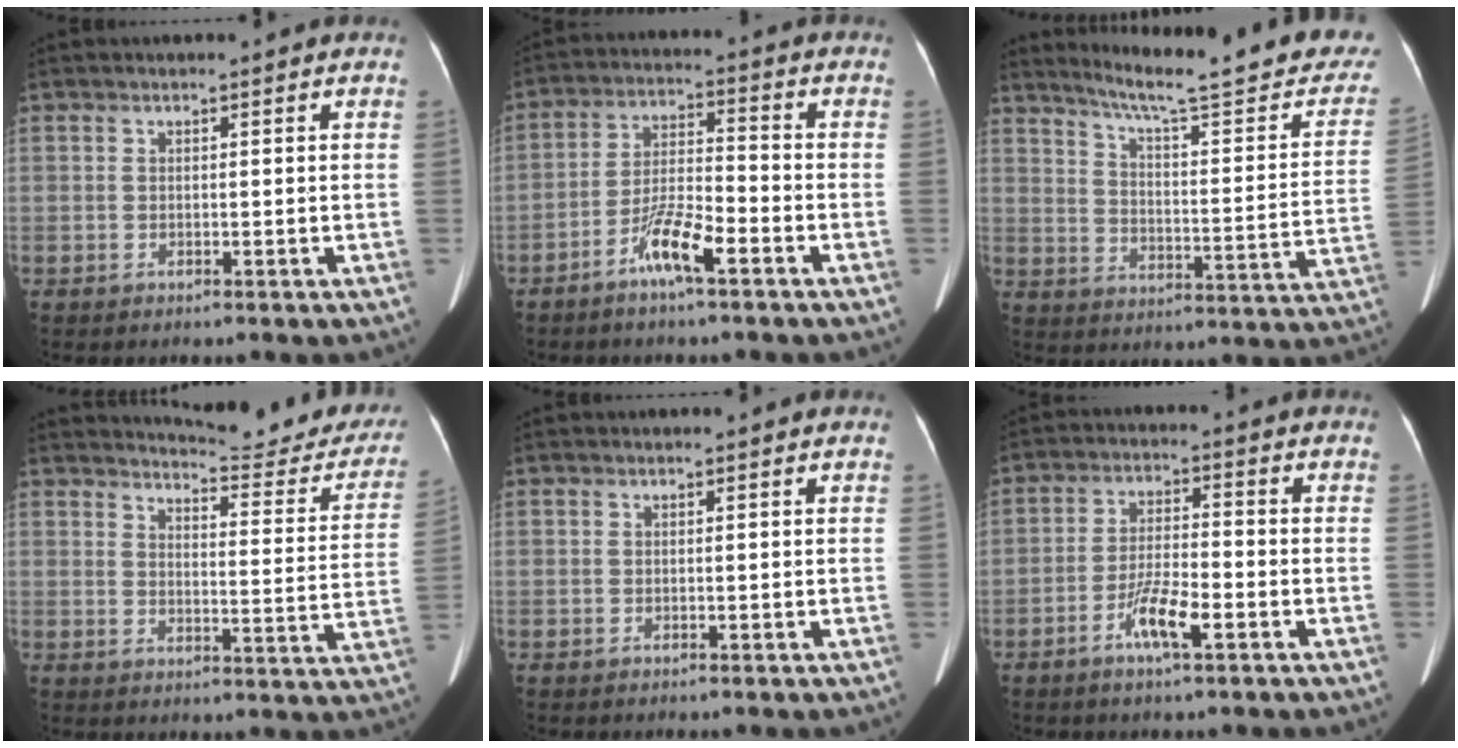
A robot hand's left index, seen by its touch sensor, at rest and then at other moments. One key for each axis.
{"total": 7.3, "fx": -4.4, "fy": 0.9, "fz": 5.7, "tx": -0.118, "ty": 0.000, "tz": -0.082}
{"total": 24.3, "fx": 21.0, "fy": 1.9, "fz": 12.1, "tx": -0.172, "ty": -0.059, "tz": 0.265}
{"total": 18.1, "fx": 17.3, "fy": 2.3, "fz": 4.9, "tx": -0.048, "ty": -0.083, "tz": 0.191}
{"total": 0.0}
{"total": 6.1, "fx": -3.1, "fy": 0.8, "fz": 5.1, "tx": -0.104, "ty": -0.003, "tz": -0.057}